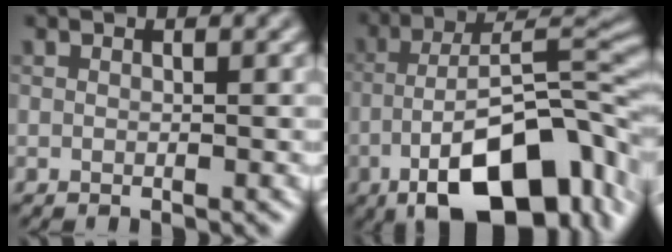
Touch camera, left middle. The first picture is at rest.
{"total": 14.5, "force": [-6.2, 6.0, 11.7], "torque": [-0.185, 0.000, -0.103]}